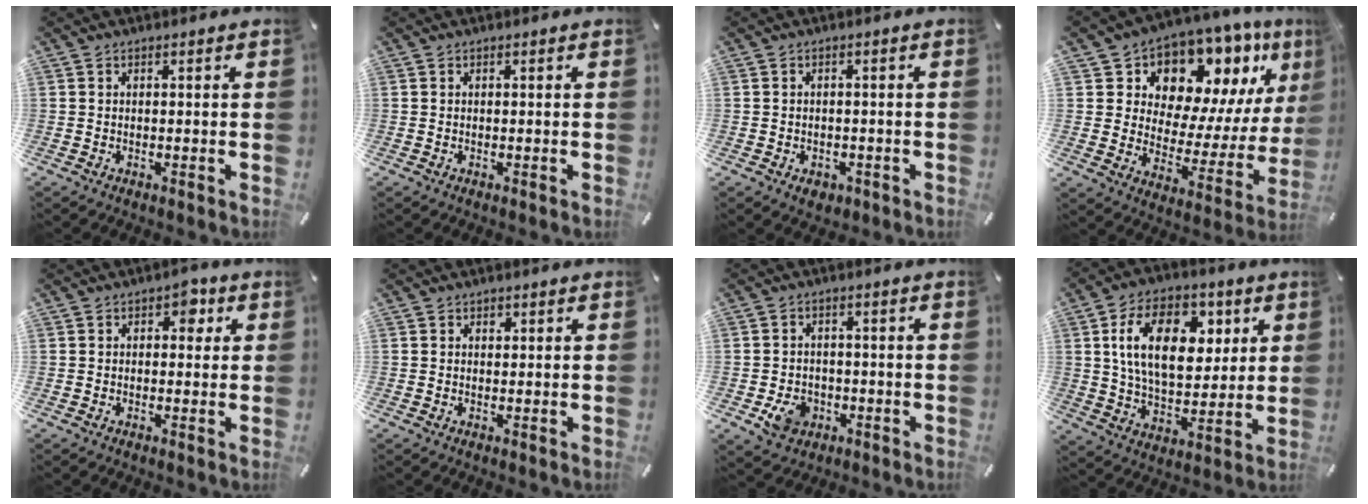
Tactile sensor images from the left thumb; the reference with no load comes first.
{"total": 0.0}
{"total": 2.6, "force": [-1.3, 1.9, 1.2], "torque": [-0.021, 0.005, -0.022]}
{"total": 12.1, "force": [9.5, 7.1, 2.6], "torque": [-0.034, -0.115, 0.163]}
{"total": 3.6, "force": [1.0, 2.5, 2.5], "torque": [-0.022, -0.004, 0.007]}
{"total": 0.7, "force": [0.3, 0.6, 0.2], "torque": [0.005, -0.001, 0.004]}
{"total": 6.5, "force": [-2.1, 5.4, 3.0], "torque": [-0.051, 0.005, -0.038]}
{"total": 18.2, "force": [5.5, 11.7, 12.9], "torque": [-0.217, 0.004, 0.093]}